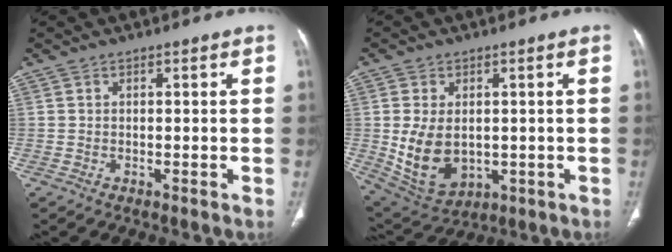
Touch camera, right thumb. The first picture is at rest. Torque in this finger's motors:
{"motor_torque": [-0.33, 1.02, 0.73, 0.71, 0.34]}